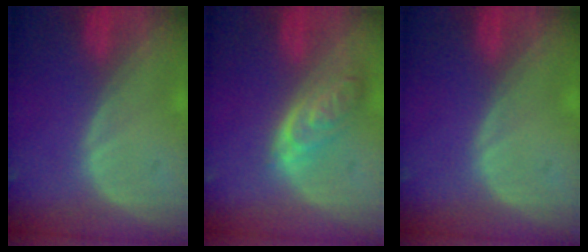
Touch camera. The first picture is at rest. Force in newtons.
{"total": 6.2, "press": 5.7, "slide": 2.6}
{"total": 0.0}